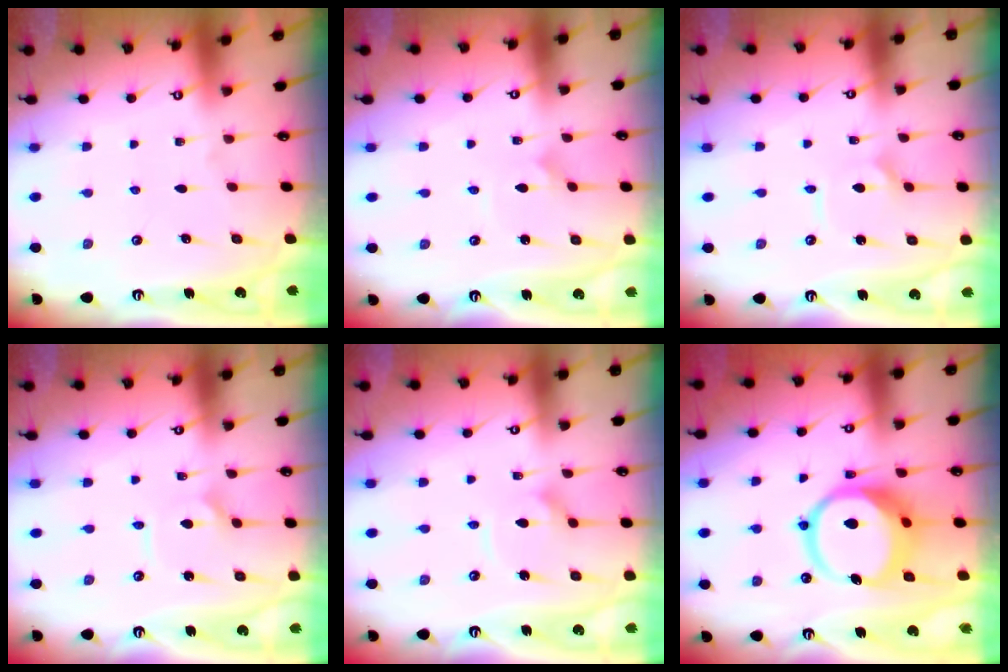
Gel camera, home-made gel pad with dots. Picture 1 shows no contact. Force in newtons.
{"total": 1.7, "press": 1.7, "slide": 0.0}
{"total": 2.7, "press": 2.7, "slide": 0.4}
{"total": 2.7, "press": 2.7, "slide": 0.4}
{"total": 6.5, "press": 6.5, "slide": 0.6}
{"total": 13.1, "press": 12.9, "slide": 1.9}